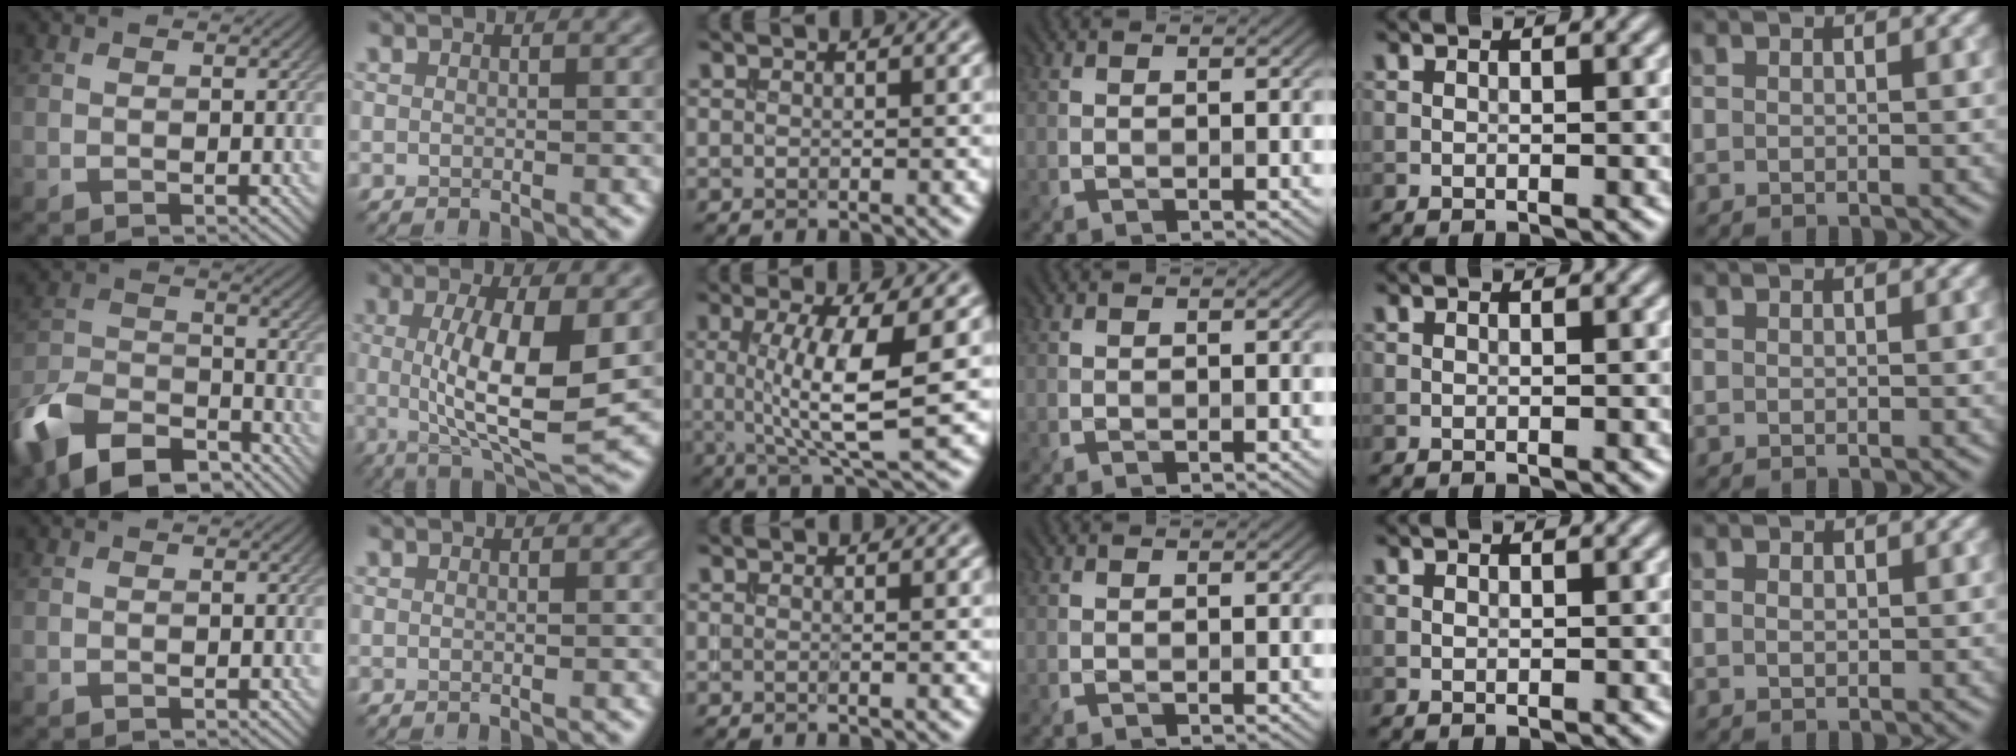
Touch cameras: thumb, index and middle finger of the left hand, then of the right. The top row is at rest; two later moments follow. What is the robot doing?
{"motion": "insert", "object": "drawer"}